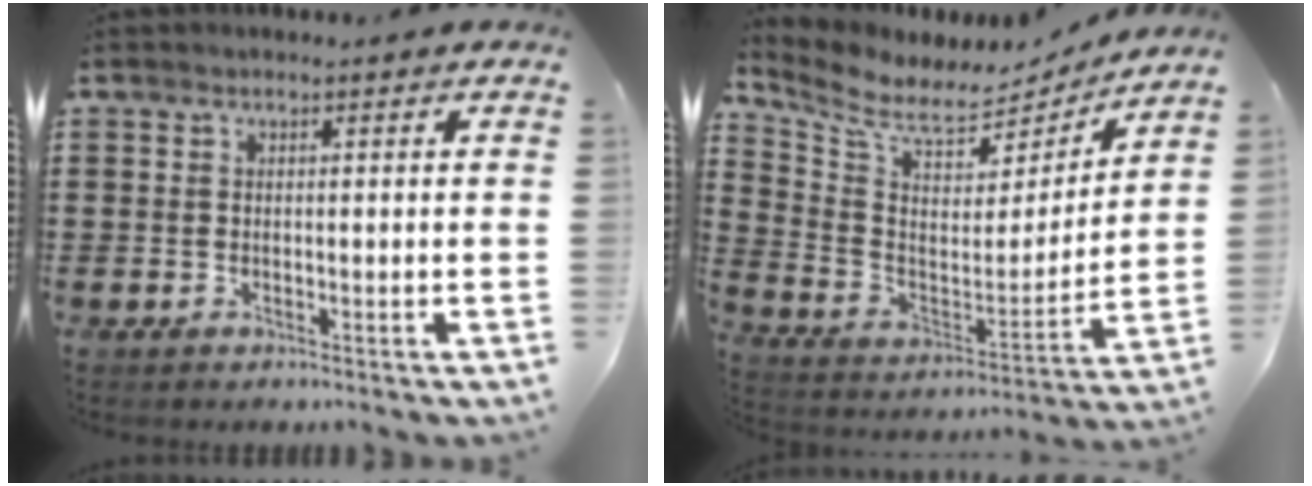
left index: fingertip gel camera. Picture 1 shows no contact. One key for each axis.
{"total": 7.4, "fx": 6.6, "fy": 2.2, "fz": 2.4, "tx": -0.085, "ty": -0.054, "tz": 0.115}